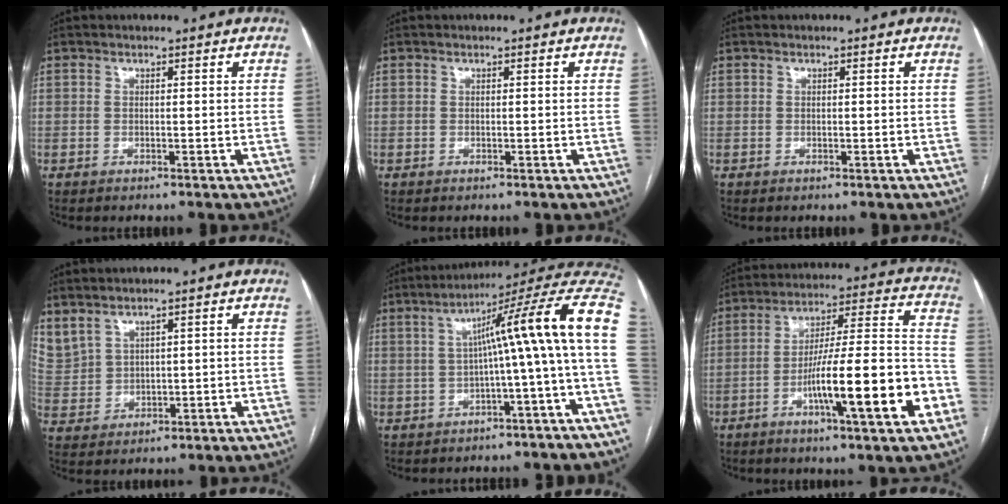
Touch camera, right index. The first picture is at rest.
{"total": 0.0}
{"total": 0.0}
{"total": 8.1, "force": [5.5, 4.9, 3.3], "torque": [-0.105, 0.014, 0.139]}
{"total": 15.0, "force": [0.5, -0.8, 14.9], "torque": [-0.195, 0.044, -0.003]}
{"total": 17.7, "force": [-6.7, 1.1, 16.3], "torque": [-0.246, 0.009, -0.101]}